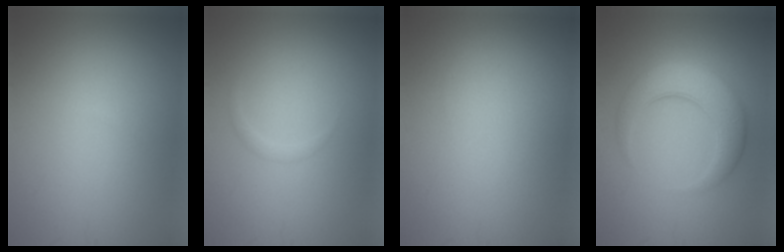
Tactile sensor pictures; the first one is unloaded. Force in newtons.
{"total": 0.7, "press": 0.7, "slide": 0.1}
{"total": 0.0}
{"total": 5.8, "press": 5.8, "slide": 0.4}